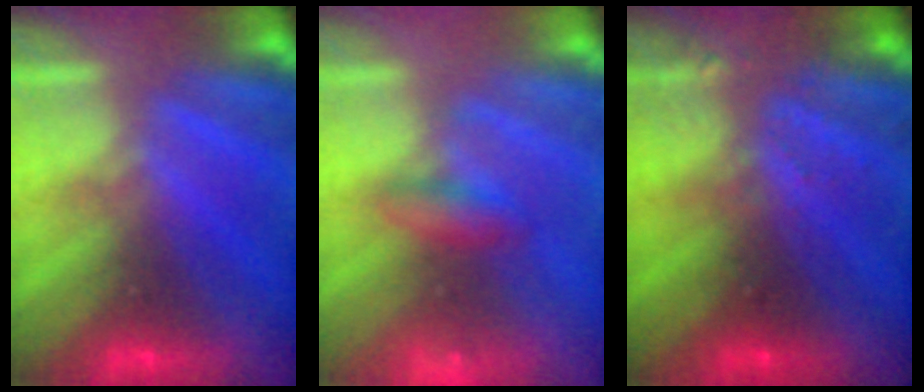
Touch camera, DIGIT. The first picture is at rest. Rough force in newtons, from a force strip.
{"total": 2.1}
{"total": 3.3}